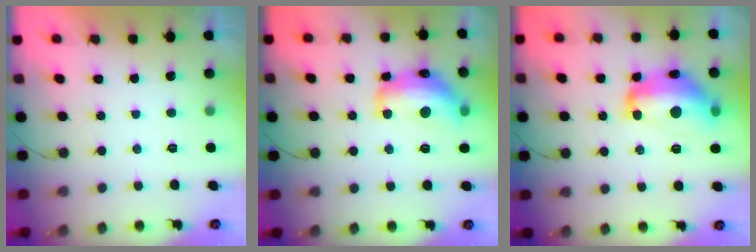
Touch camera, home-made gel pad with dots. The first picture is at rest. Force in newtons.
{"total": 16.5, "press": 16.5, "slide": 0.7}
{"total": 16.5, "press": 16.4, "slide": 1.3}